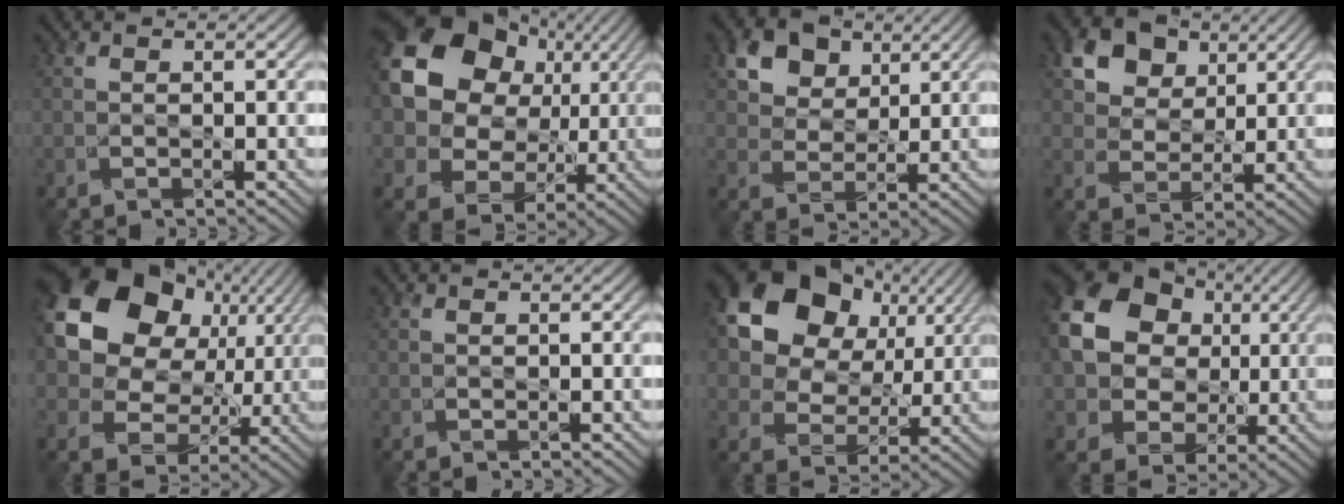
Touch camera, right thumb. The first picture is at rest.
{"total": 16.0, "force": [3.5, 13.2, 8.3], "torque": [-0.198, 0.017, 0.057]}
{"total": 7.2, "force": [3.8, 5.1, 3.4], "torque": [-0.087, -0.006, 0.069]}
{"total": 9.0, "force": [4.8, 6.3, 4.2], "torque": [-0.111, -0.002, 0.092]}
{"total": 17.7, "force": [4.4, 14.0, 9.9], "torque": [-0.220, 0.010, 0.084]}
{"total": 0.0}
{"total": 15.8, "force": [6.4, 11.9, 8.1], "torque": [-0.194, 0.036, 0.117]}
{"total": 16.3, "force": [2.9, 13.4, 8.7], "torque": [-0.219, 0.019, 0.051]}